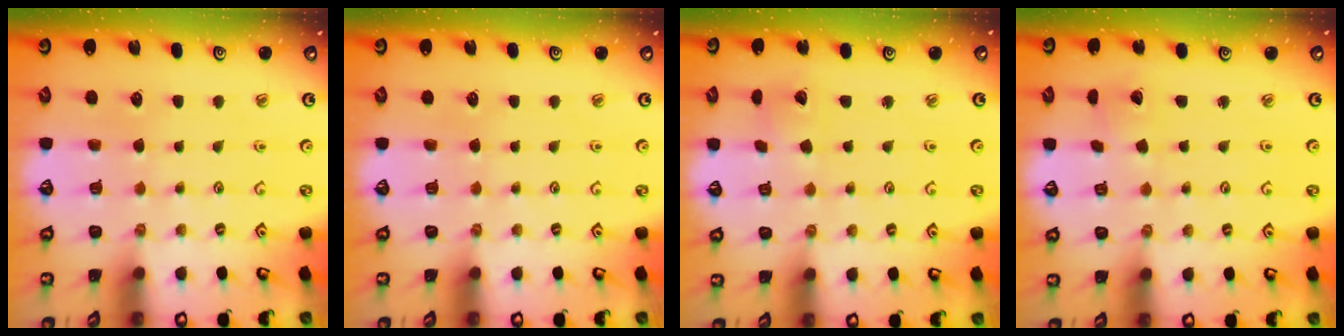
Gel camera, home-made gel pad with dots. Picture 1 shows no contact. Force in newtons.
{"total": 0.0}
{"total": 1.8, "press": 1.7, "slide": 0.1}
{"total": 2.1, "press": 2.1, "slide": 0.2}